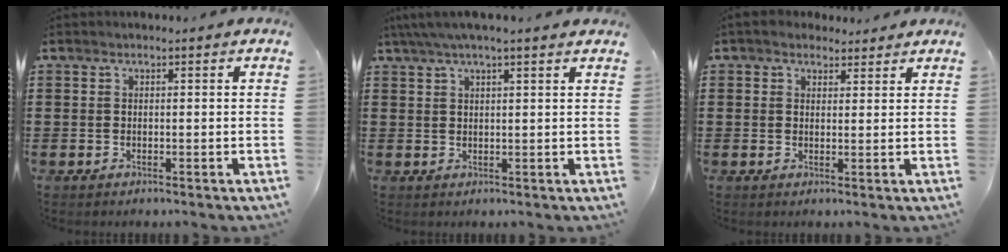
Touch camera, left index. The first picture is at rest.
{"total": 3.1, "force": [2.3, 0.6, 2.1], "torque": [-0.044, 0.003, 0.041]}
{"total": 2.7, "force": [2.1, 1.6, 0.3], "torque": [-0.007, 0.004, 0.038]}